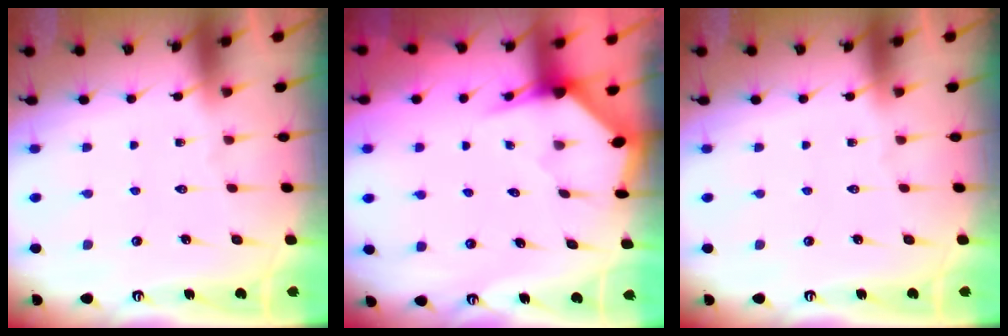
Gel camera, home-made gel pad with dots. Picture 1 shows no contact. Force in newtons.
{"total": 3.4, "press": 3.4, "slide": 0.3}
{"total": 0.0}